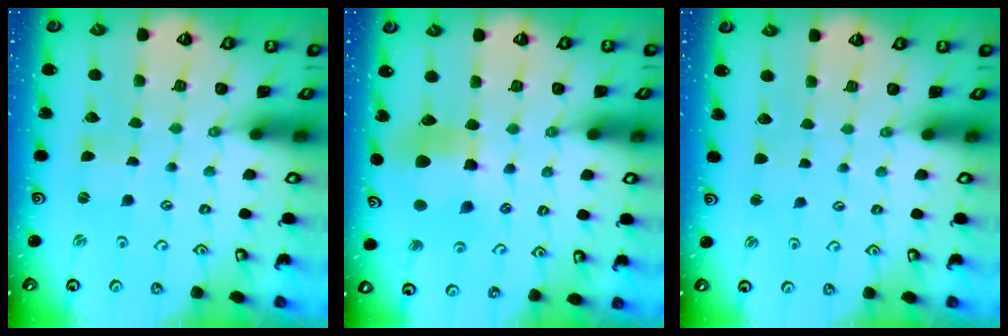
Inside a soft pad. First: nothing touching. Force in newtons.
{"total": 11.1, "press": 11.0, "slide": 1.6}
{"total": 1.3, "press": 1.3, "slide": 0.2}